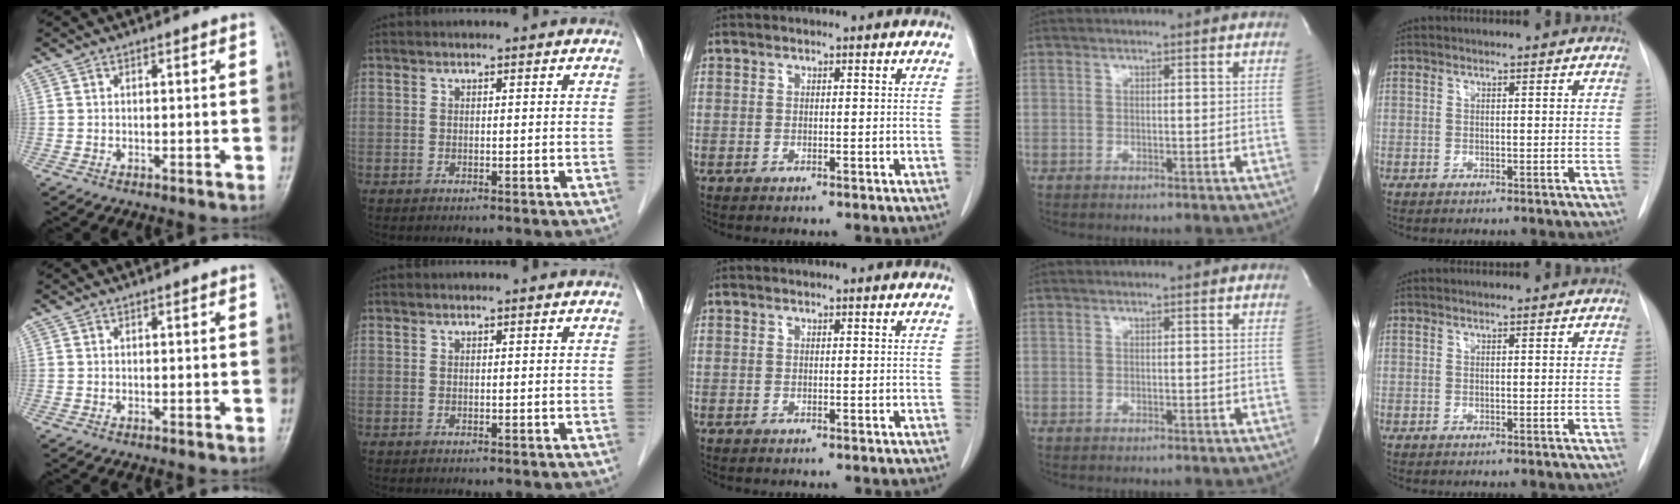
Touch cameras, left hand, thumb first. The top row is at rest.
{}